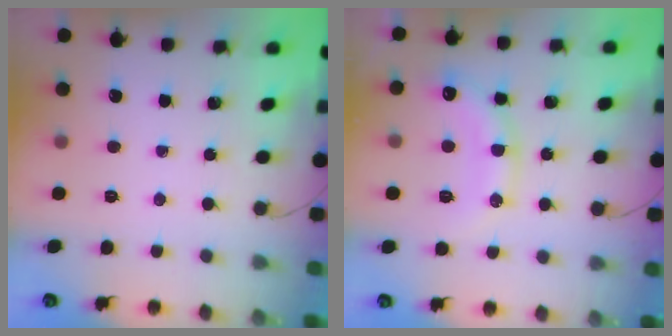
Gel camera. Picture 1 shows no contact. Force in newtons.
{"total": 13.3, "press": 13.3, "slide": 0.9}